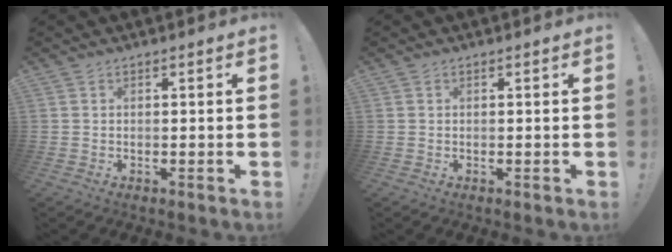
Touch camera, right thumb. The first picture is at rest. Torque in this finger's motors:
{"motor_torque": [-0.15, -0.02, 0.05, 0.22, 0.00]}